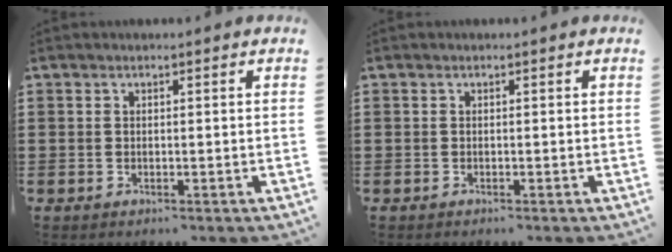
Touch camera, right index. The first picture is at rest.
{"total": 0.0}